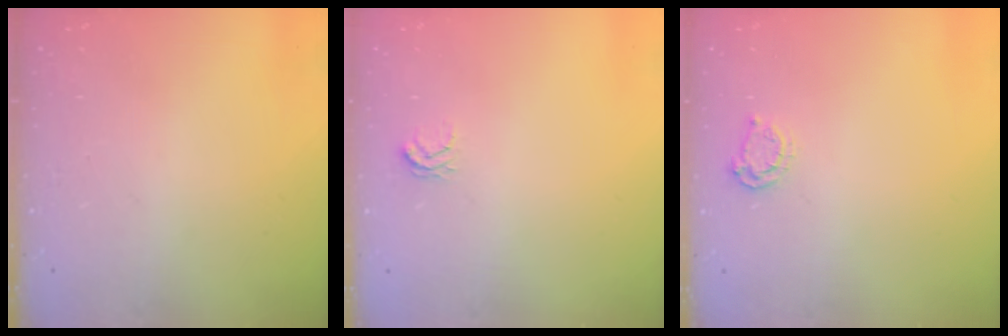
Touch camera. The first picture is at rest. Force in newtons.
{"total": 2.6, "press": 2.6, "slide": 0.3}
{"total": 4.3, "press": 4.2, "slide": 0.6}